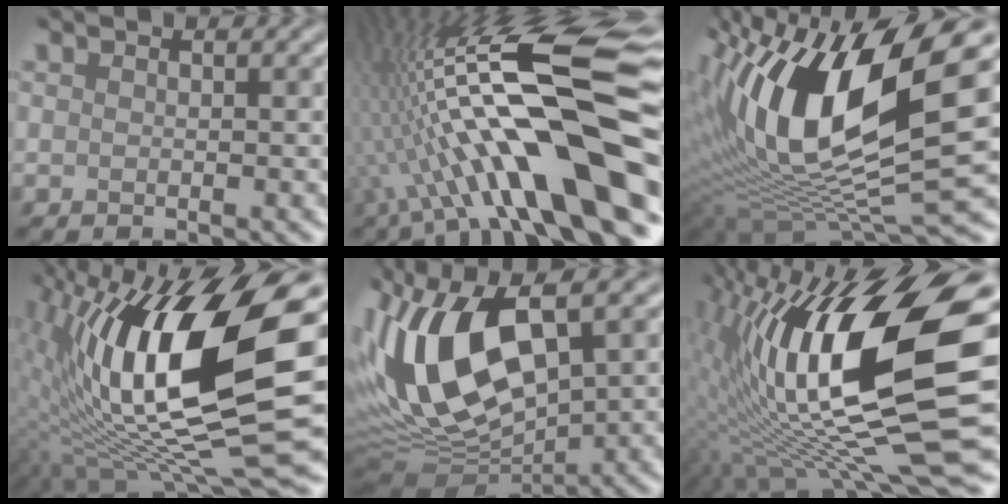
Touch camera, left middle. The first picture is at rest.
{"total": 16.9, "force": [-0.9, 4.1, 16.4], "torque": [-0.271, 0.025, -0.009]}
{"total": 14.9, "force": [3.6, 5.4, 13.4], "torque": [-0.258, 0.005, 0.064]}
{"total": 16.3, "force": [1.4, 6.1, 15.0], "torque": [-0.286, -0.004, 0.029]}
{"total": 13.2, "force": [0.4, 6.4, 11.5], "torque": [-0.248, -0.003, 0.017]}
{"total": 16.6, "force": [-0.3, 4.9, 15.8], "torque": [-0.287, 0.001, -0.001]}